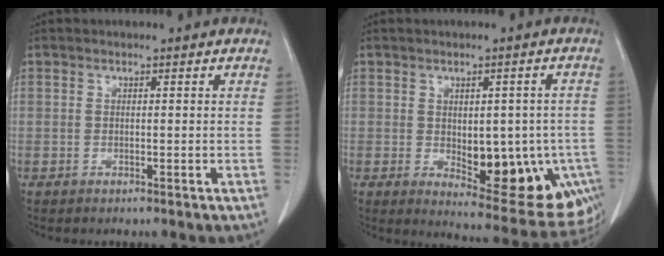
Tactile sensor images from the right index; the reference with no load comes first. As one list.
[{"total": 15.5, "force": [-4.1, 6.9, 13.2], "torque": [-0.120, 0.007, -0.028]}]